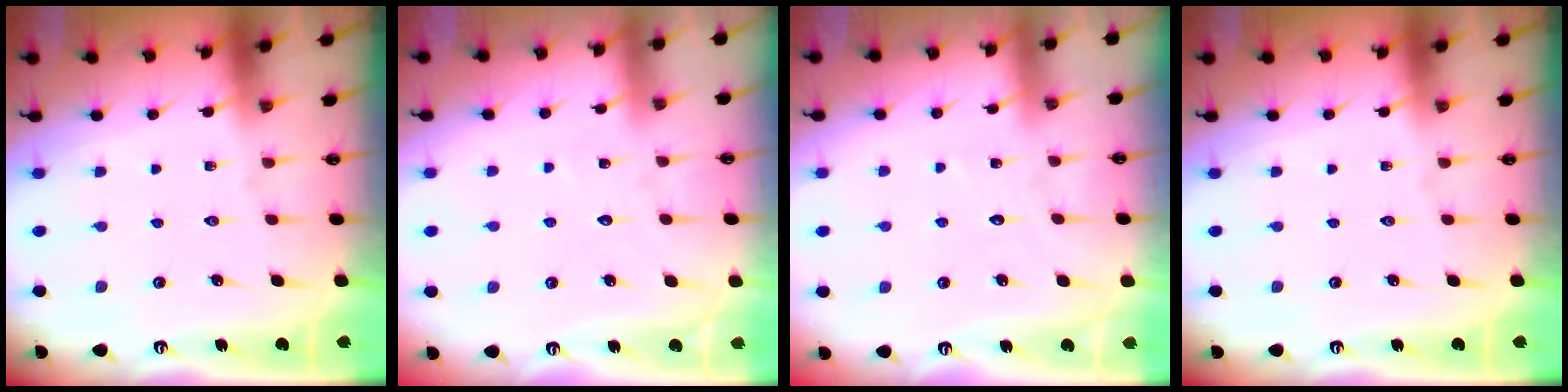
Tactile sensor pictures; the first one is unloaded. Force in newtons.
{"total": 4.2, "press": 4.1, "slide": 0.4}
{"total": 4.0, "press": 4.0, "slide": 0.4}
{"total": 0.0}